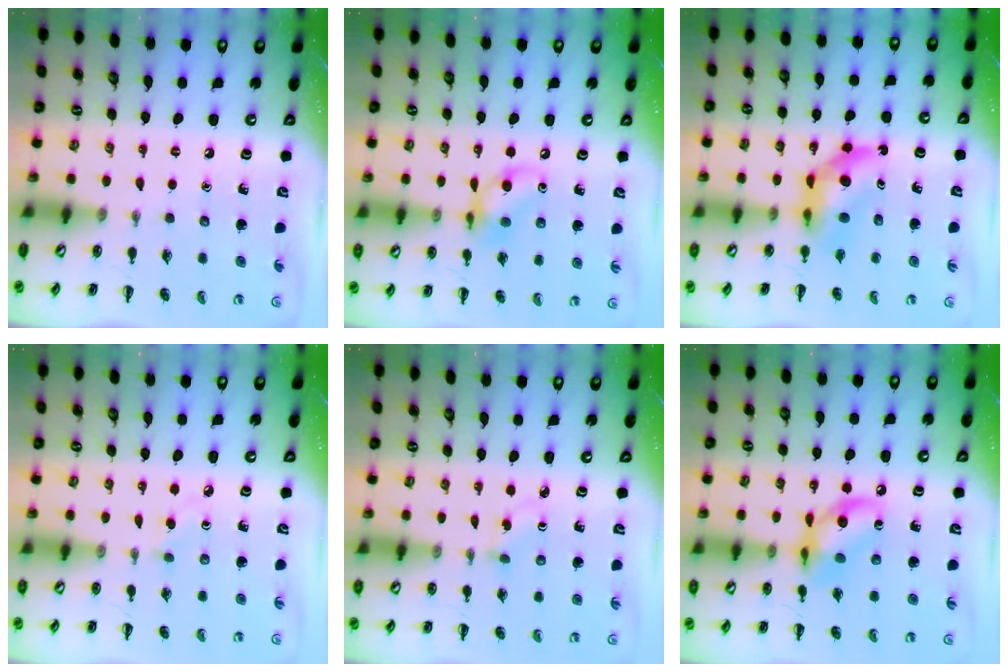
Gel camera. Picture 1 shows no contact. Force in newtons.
{"total": 10.4, "press": 10.3, "slide": 1.7}
{"total": 6.7, "press": 6.5, "slide": 1.5}
{"total": 3.2, "press": 2.9, "slide": 1.4}
{"total": 1.9, "press": 1.6, "slide": 0.9}
{"total": 11.5, "press": 11.4, "slide": 1.5}